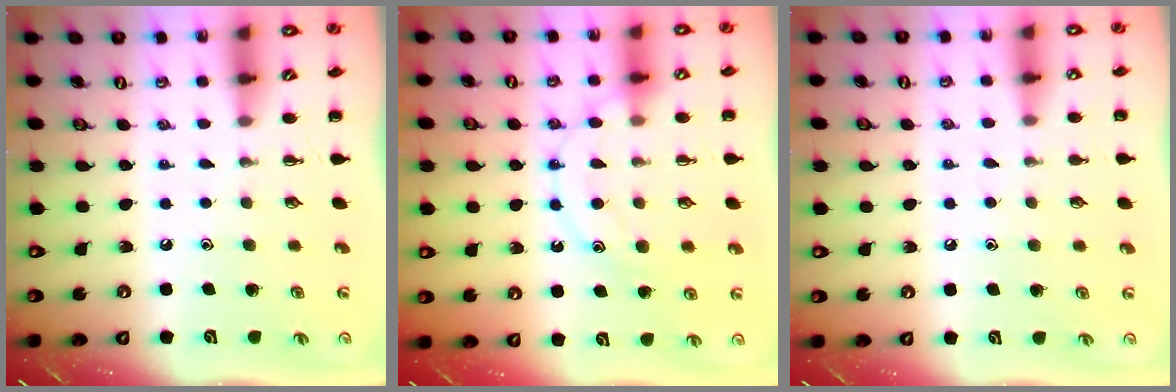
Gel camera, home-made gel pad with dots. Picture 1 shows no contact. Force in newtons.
{"total": 11.5, "press": 11.5, "slide": 0.6}
{"total": 4.1, "press": 4.0, "slide": 0.9}